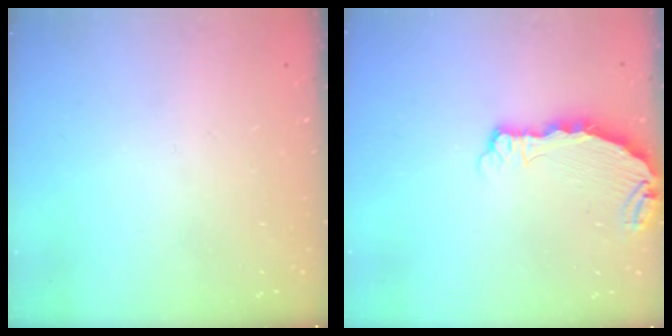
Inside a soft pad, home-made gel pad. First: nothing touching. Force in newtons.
{"total": 5.4, "press": 5.4, "slide": 0.7}